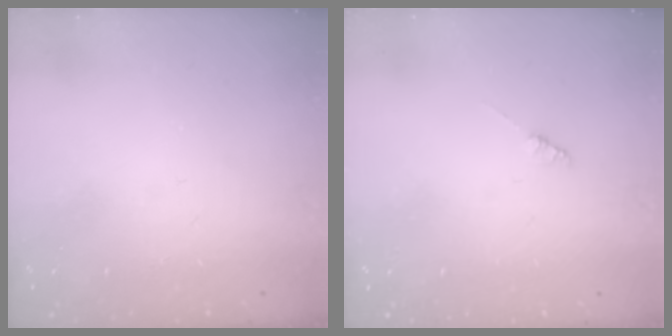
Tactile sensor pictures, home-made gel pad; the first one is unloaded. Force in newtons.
{"total": 1.4, "press": 1.4, "slide": 0.2}